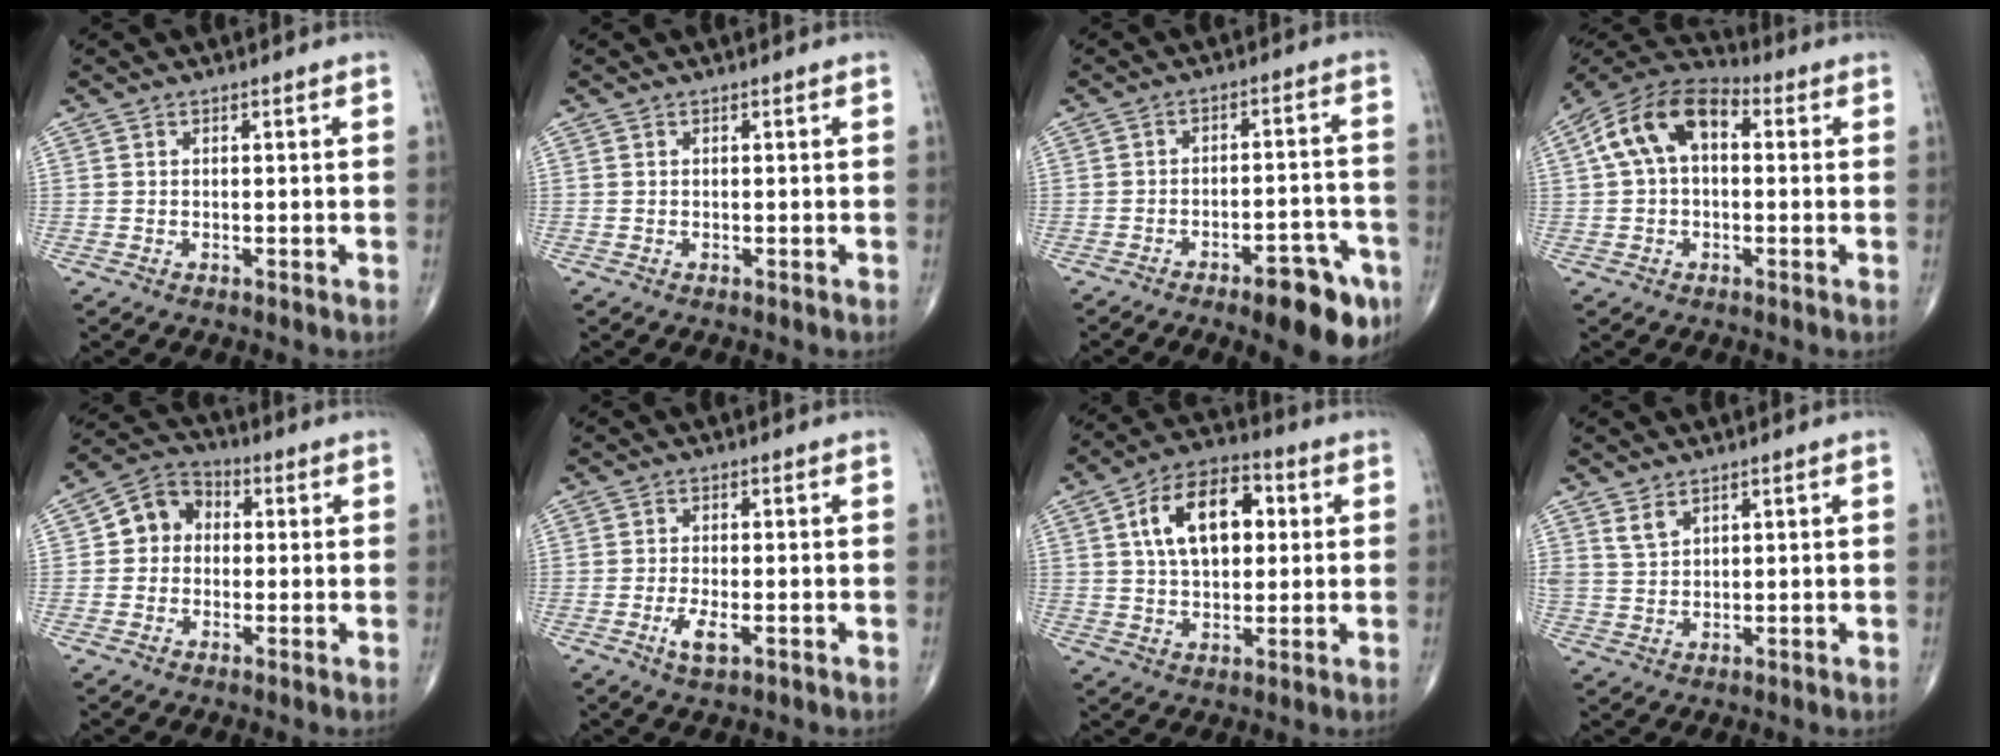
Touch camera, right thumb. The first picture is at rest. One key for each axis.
{"total": 0.0}
{"total": 11.7, "fx": -6.9, "fy": 3.8, "fz": 8.7, "tx": -0.096, "ty": 0.044, "tz": -0.089}
{"total": 12.6, "fx": 2.2, "fy": 7.7, "fz": 9.8, "tx": -0.173, "ty": 0.038, "tz": 0.025}
{"total": 7.6, "fx": 0.4, "fy": 6.4, "fz": 4.0, "tx": -0.045, "ty": 0.024, "tz": -0.007}
{"total": 3.7, "fx": -1.4, "fy": 1.3, "fz": 3.2, "tx": -0.065, "ty": -0.005, "tz": -0.024}
{"total": 14.5, "fx": 3.4, "fy": 8.5, "fz": 11.3, "tx": -0.170, "ty": 0.012, "tz": 0.051}
{"total": 3.1, "fx": 2.2, "fy": 1.7, "fz": 1.5, "tx": -0.023, "ty": -0.016, "tz": 0.052}